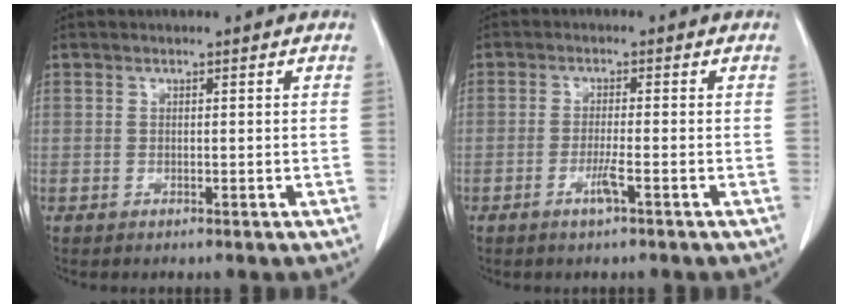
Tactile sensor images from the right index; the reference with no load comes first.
{"total": 2.7, "force": [-1.4, -0.1, 2.3], "torque": [-0.047, -0.004, -0.029]}